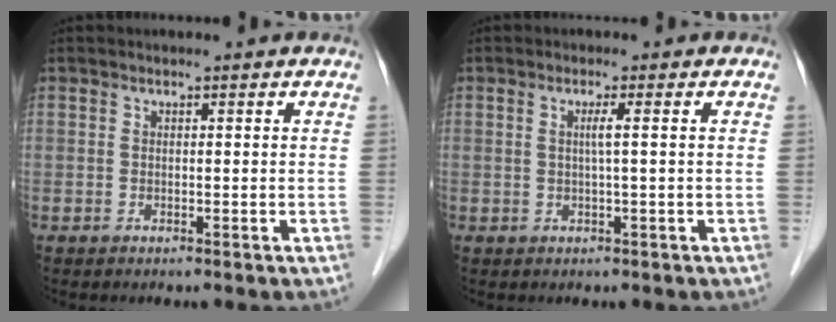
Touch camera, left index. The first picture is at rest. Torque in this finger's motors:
{"motor_torque": [0.17, -0.05, 0.11, 0.03]}